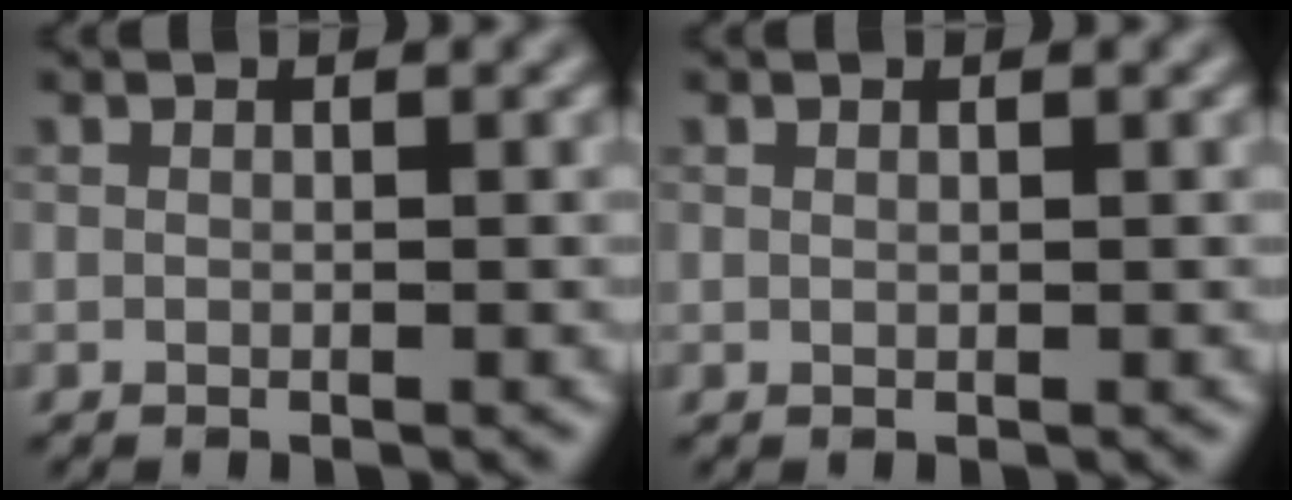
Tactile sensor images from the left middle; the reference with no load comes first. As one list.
[{"total": 0.0}]